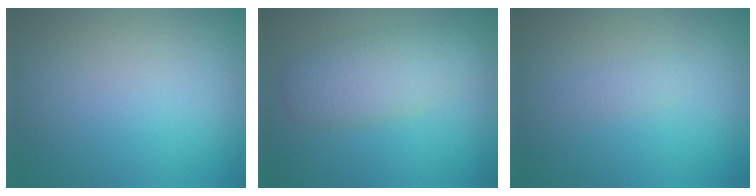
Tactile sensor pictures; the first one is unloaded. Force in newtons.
{"total": 3.9, "press": 3.9, "slide": 0.1}
{"total": 0.8, "press": 0.8, "slide": 0.0}